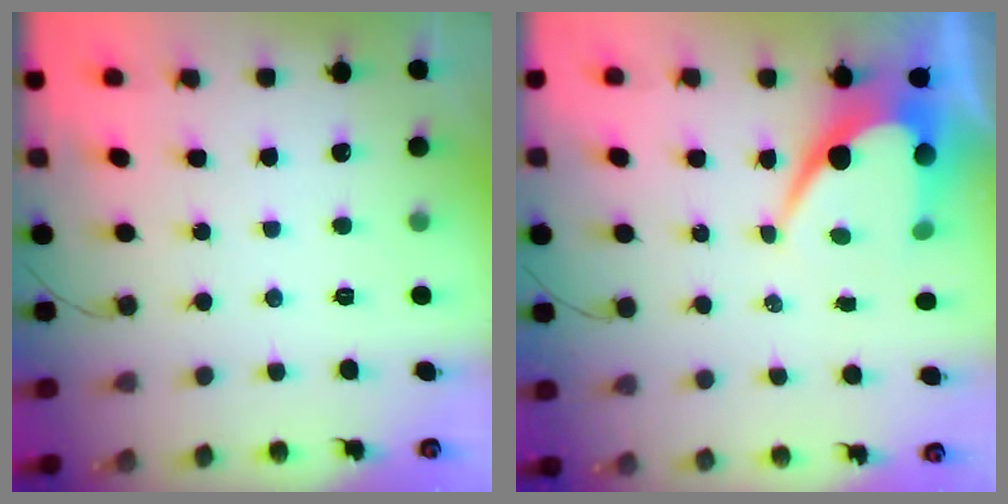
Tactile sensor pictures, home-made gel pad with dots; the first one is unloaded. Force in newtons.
{"total": 10.2, "press": 10.2, "slide": 0.8}